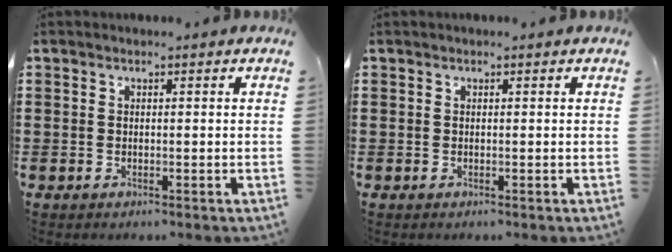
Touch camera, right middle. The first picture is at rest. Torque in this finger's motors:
{"motor_torque": [0.96, -0.51, 0.07, 0.04]}